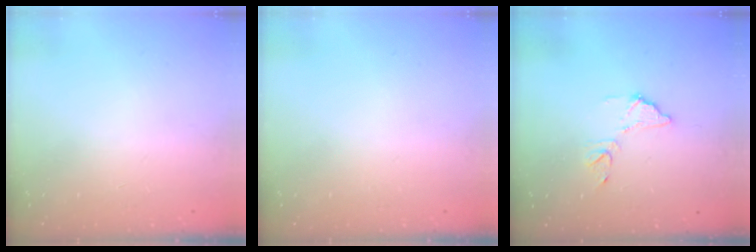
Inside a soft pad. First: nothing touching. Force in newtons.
{"total": 0.0}
{"total": 8.8, "press": 8.7, "slide": 0.7}